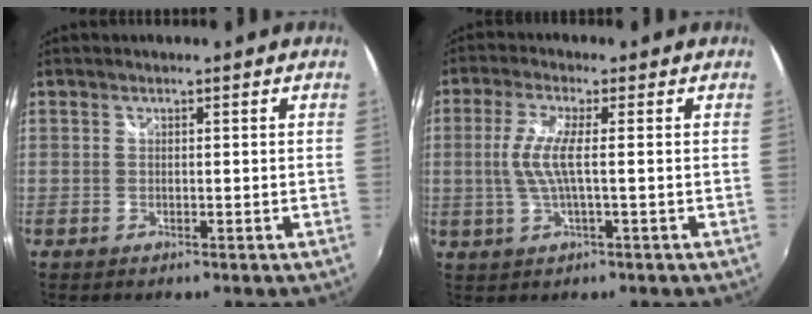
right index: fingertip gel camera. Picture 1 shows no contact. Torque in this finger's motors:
{"motor_torque": [0.20, -0.13, 0.52, 0.14]}